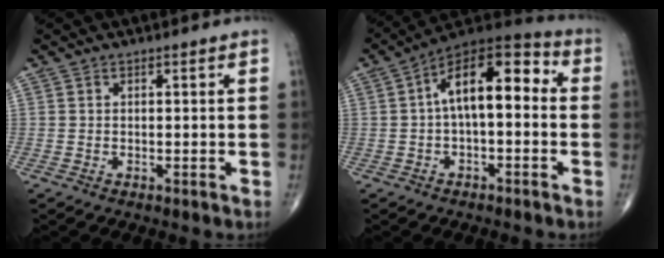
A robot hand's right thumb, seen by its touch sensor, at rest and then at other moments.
{"total": 13.9, "force": [1.0, 6.8, 12.1], "torque": [-0.167, 0.047, 0.002]}